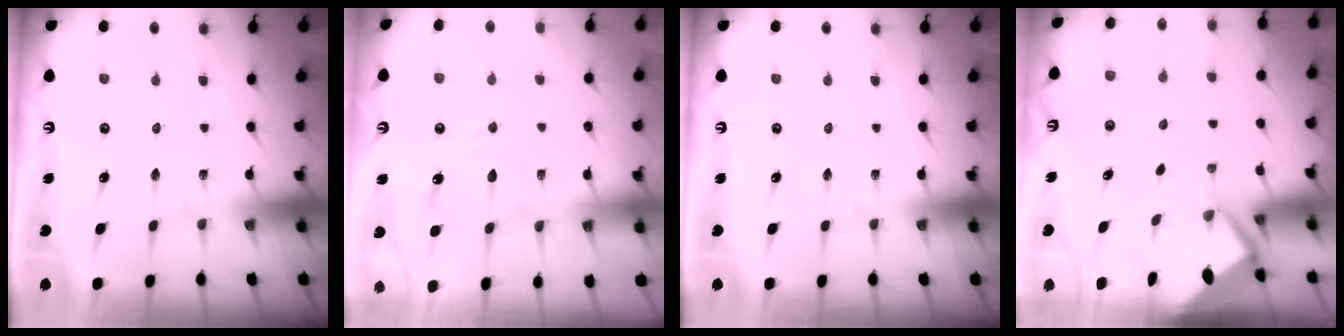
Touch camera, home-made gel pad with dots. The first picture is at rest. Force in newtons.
{"total": 8.6, "press": 8.5, "slide": 0.8}
{"total": 0.0}
{"total": 2.8, "press": 2.8, "slide": 0.2}